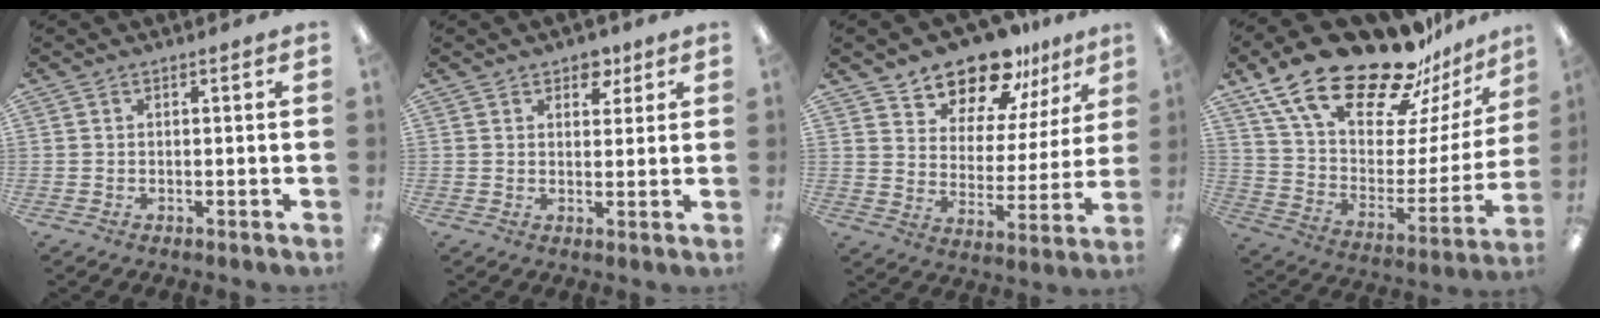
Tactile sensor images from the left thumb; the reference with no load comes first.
{"total": 4.7, "force": [3.3, 2.9, 1.6], "torque": [-0.008, -0.011, 0.054]}
{"total": 15.0, "force": [13.2, 5.9, 3.8], "torque": [-0.070, -0.108, 0.243]}
{"total": 27.5, "force": [20.4, 10.7, 15.0], "torque": [-0.266, -0.136, 0.364]}